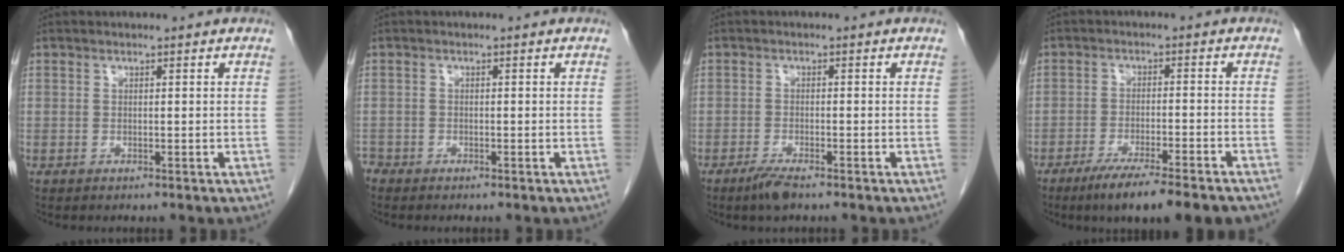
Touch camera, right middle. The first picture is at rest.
{"total": 1.2, "force": [-1.1, 0.5, 0.1], "torque": [-0.001, 0.000, -0.021]}
{"total": 2.8, "force": [-2.1, 0.4, 1.8], "torque": [-0.042, -0.005, -0.039]}
{"total": 12.4, "force": [-9.6, 1.2, 7.7], "torque": [-0.102, -0.022, -0.146]}